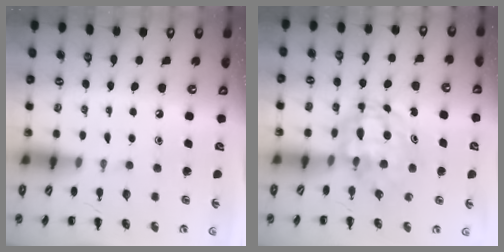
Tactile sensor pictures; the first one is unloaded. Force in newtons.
{"total": 5.7, "press": 5.6, "slide": 1.3}